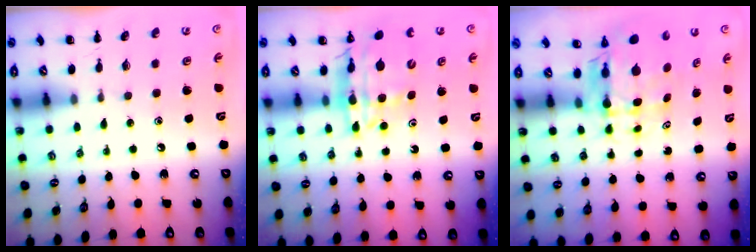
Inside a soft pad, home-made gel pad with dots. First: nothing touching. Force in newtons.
{"total": 14.2, "press": 13.6, "slide": 3.8}
{"total": 6.3, "press": 6.2, "slide": 1.5}